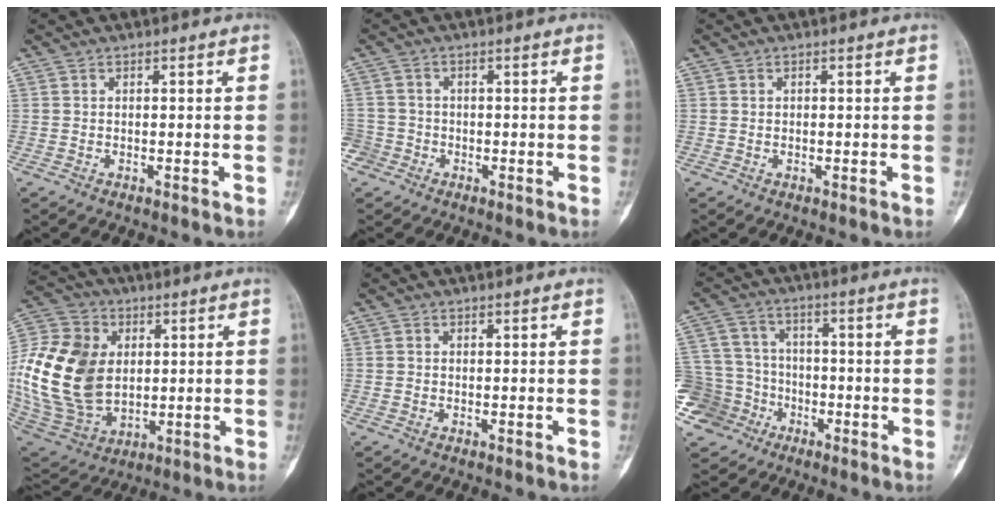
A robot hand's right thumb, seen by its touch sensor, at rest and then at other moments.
{"total": 3.8, "force": [-1.9, 3.3, 0.0], "torque": [0.015, 0.016, -0.040]}
{"total": 0.6, "force": [0.0, 0.4, 0.4], "torque": [-0.011, 0.003, 0.002]}
{"total": 24.5, "force": [1.8, 17.4, 17.1], "torque": [-0.355, -0.010, 0.050]}
{"total": 0.0}
{"total": 13.4, "force": [-6.2, 11.4, 3.4], "torque": [-0.069, 0.047, -0.108]}